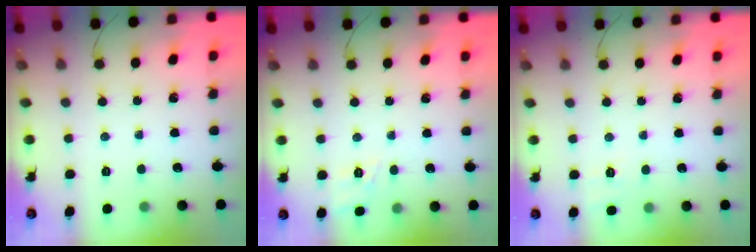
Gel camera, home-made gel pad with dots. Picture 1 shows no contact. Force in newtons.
{"total": 3.3, "press": 2.8, "slide": 1.8}
{"total": 7.1, "press": 6.8, "slide": 2.0}